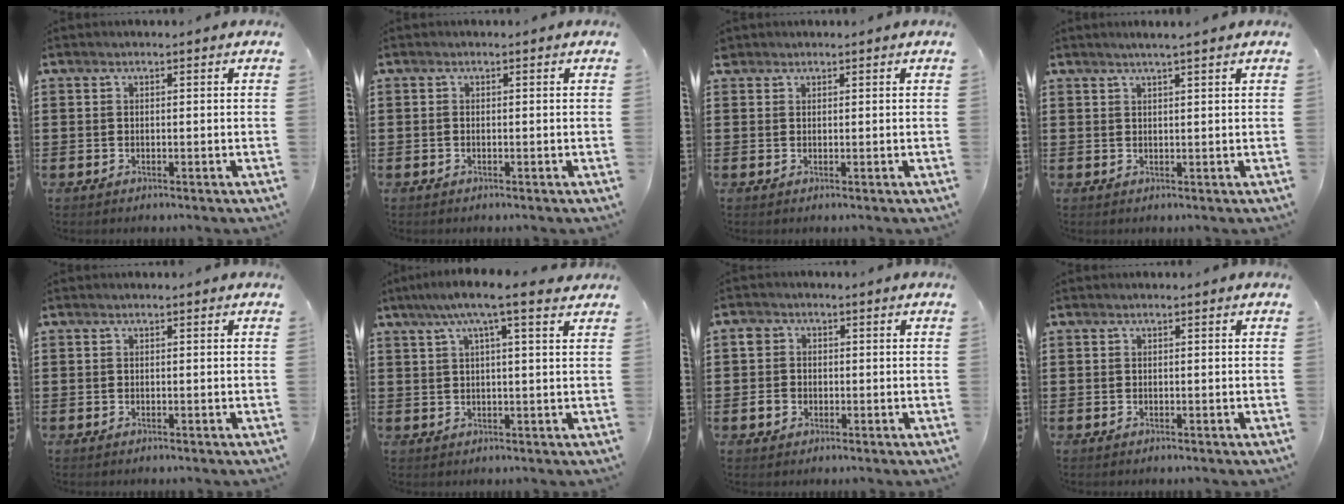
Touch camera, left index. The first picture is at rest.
{"total": 0.0}
{"total": 0.9, "force": [0.7, 0.5, 0.1], "torque": [-0.004, 0.003, 0.014]}
{"total": 1.7, "force": [1.4, -0.3, 0.9], "torque": [-0.018, 0.000, 0.026]}
{"total": 0.0}
{"total": 6.0, "force": [3.8, 0.5, 4.6], "torque": [-0.101, 0.000, 0.064]}
{"total": 2.9, "force": [-0.4, 2.6, 1.0], "torque": [-0.034, 0.005, -0.012]}
{"total": 0.0}